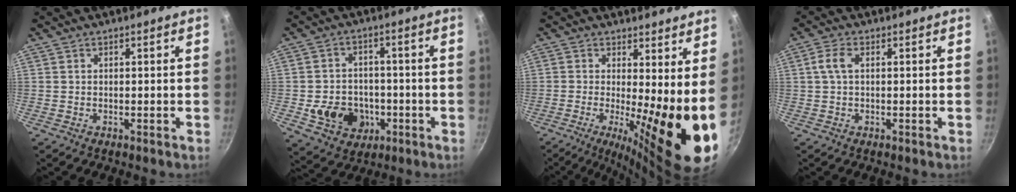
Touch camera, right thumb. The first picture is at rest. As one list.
[{"total": 10.6, "force": [-2.8, 8.7, 5.4], "torque": [-0.065, 0.024, -0.034]}, {"total": 12.5, "force": [-0.3, 2.6, 12.2], "torque": [-0.180, -0.027, -0.007]}, {"total": 3.4, "force": [0.7, 1.5, 2.9], "torque": [-0.069, 0.011, 0.011]}]